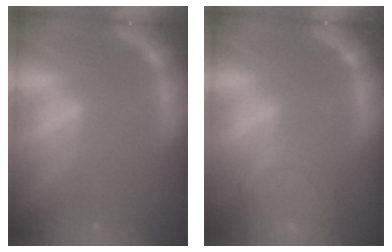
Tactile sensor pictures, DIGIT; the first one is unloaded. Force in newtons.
{"total": 9.1}